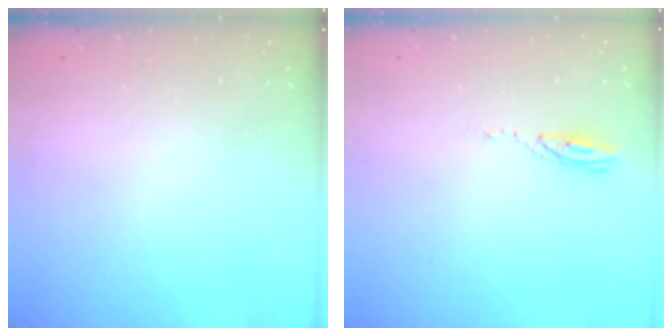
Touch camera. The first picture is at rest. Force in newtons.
{"total": 3.5, "press": 3.5, "slide": 0.3}